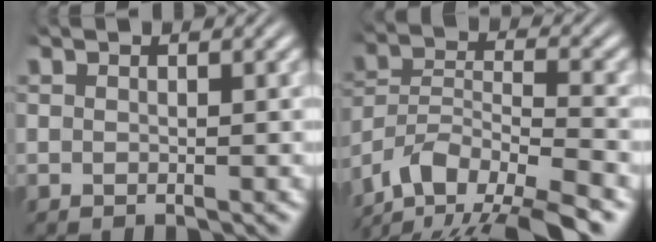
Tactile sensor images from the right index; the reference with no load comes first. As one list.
[{"total": 8.1, "force": [-4.4, 4.9, 4.7], "torque": [-0.109, -0.040, -0.057]}]